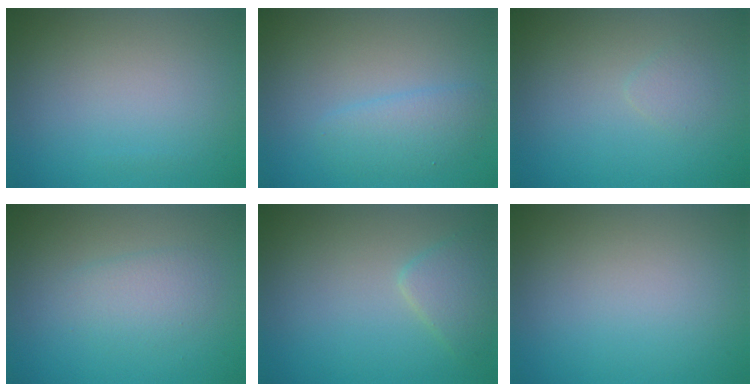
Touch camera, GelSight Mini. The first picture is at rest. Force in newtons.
{"total": 2.4, "press": 2.4, "slide": 0.1}
{"total": 0.9, "press": 0.9, "slide": 0.0}
{"total": 2.1, "press": 2.1, "slide": 0.1}
{"total": 2.3, "press": 2.3, "slide": 0.1}
{"total": 0.0}